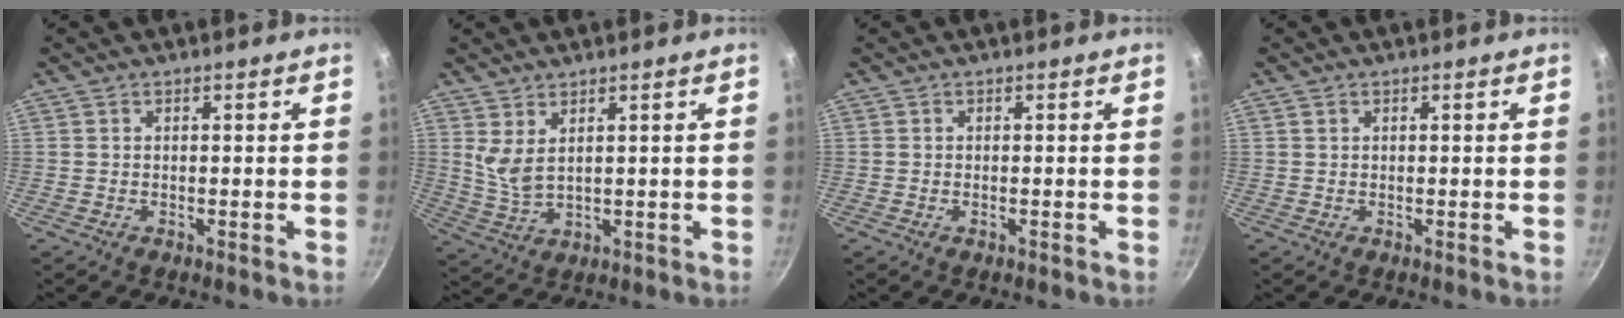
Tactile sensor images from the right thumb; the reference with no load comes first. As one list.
[{"total": 4.5, "force": [2.2, 1.9, 3.4], "torque": [-0.064, -0.029, 0.051]}, {"total": 0.5, "force": [-0.2, 0.2, 0.4], "torque": [-0.007, 0.002, -0.004]}, {"total": 0.6, "force": [0.4, 0.4, 0.3], "torque": [-0.006, 0.001, 0.007]}]